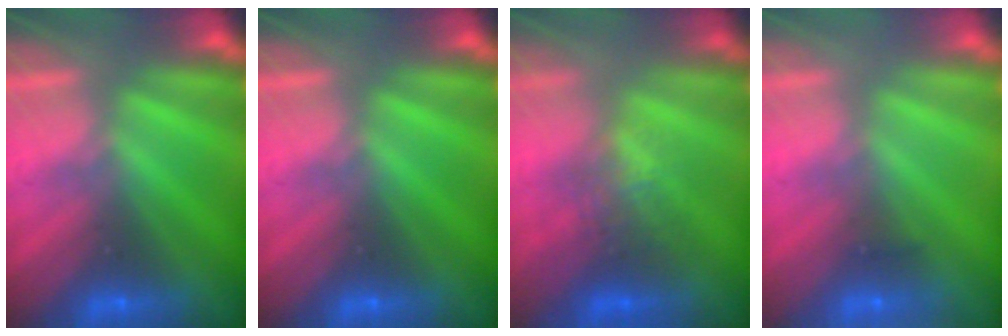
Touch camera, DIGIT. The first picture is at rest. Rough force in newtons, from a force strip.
{"total": 0.0}
{"total": 2.7}
{"total": 2.4}